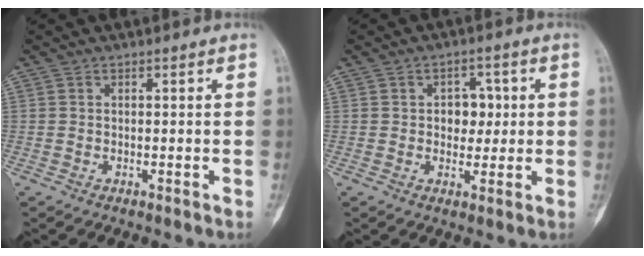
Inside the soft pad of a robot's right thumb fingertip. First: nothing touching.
{"total": 5.3, "force": [0.7, 4.0, 3.4], "torque": [-0.012, 0.003, 0.007]}